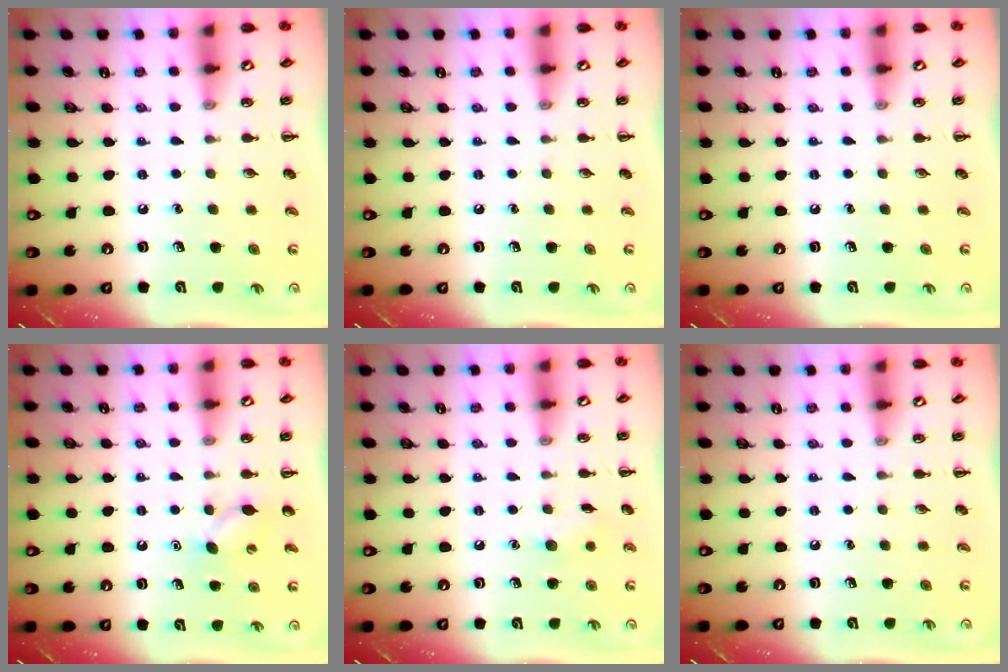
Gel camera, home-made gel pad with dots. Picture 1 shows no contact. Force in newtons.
{"total": 0.0}
{"total": 0.0}
{"total": 6.3, "press": 6.1, "slide": 1.8}
{"total": 5.8, "press": 5.7, "slide": 1.1}
{"total": 0.0}